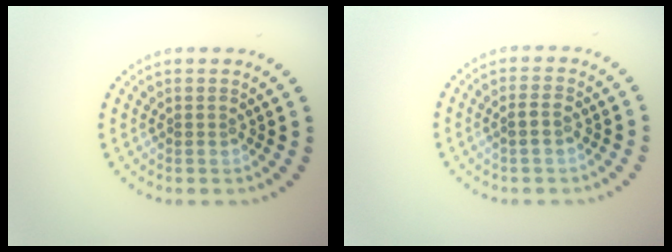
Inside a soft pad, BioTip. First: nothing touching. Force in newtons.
{"total": 1.0, "press": 0.9, "slide": 0.3}